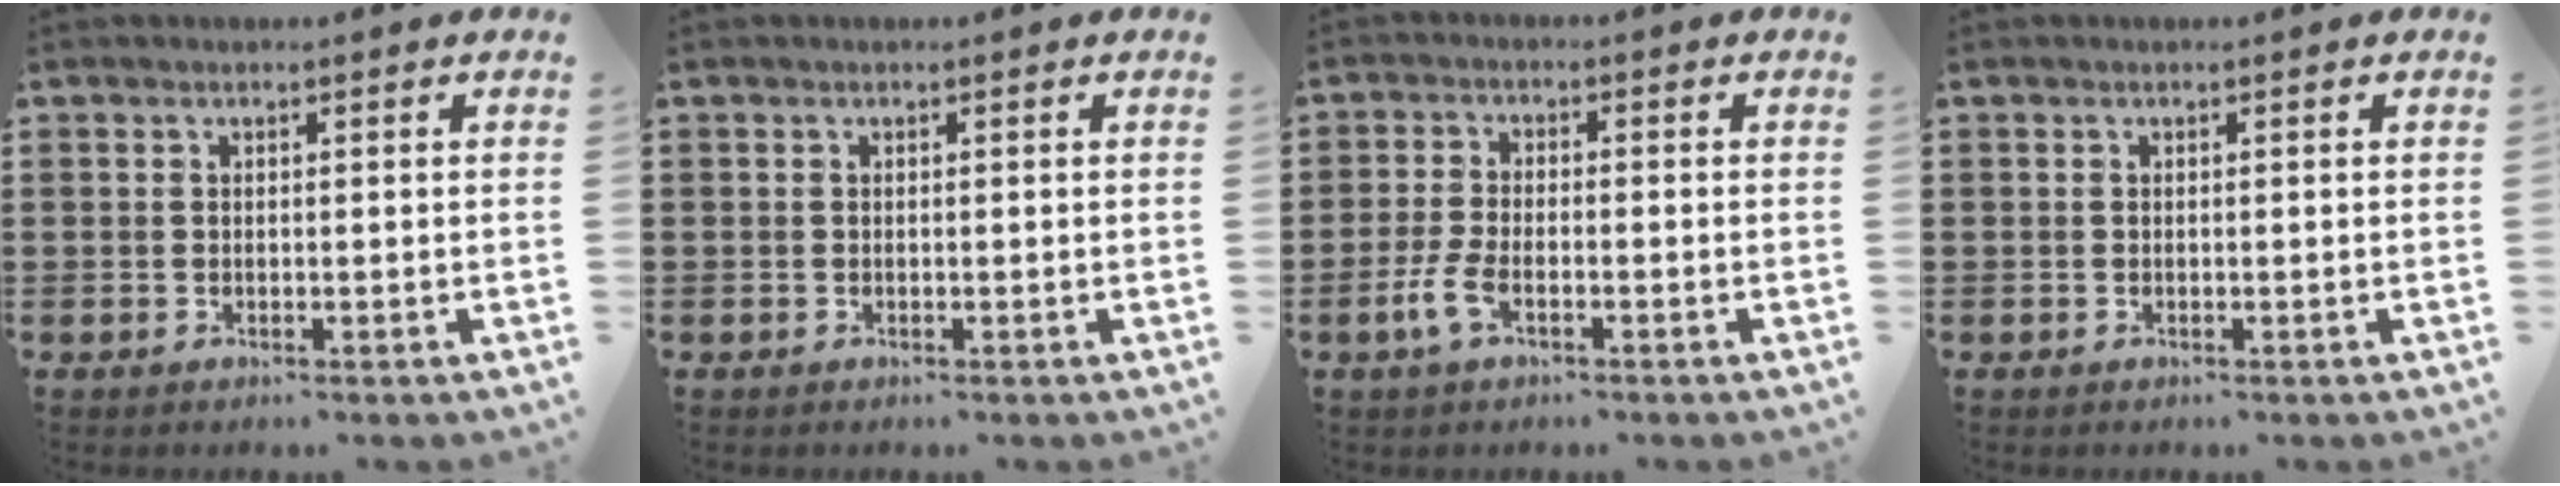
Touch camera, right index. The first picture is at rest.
{"total": 0.0}
{"total": 3.8, "force": [-1.8, 1.3, 3.0], "torque": [-0.081, -0.010, -0.039]}
{"total": 0.0}